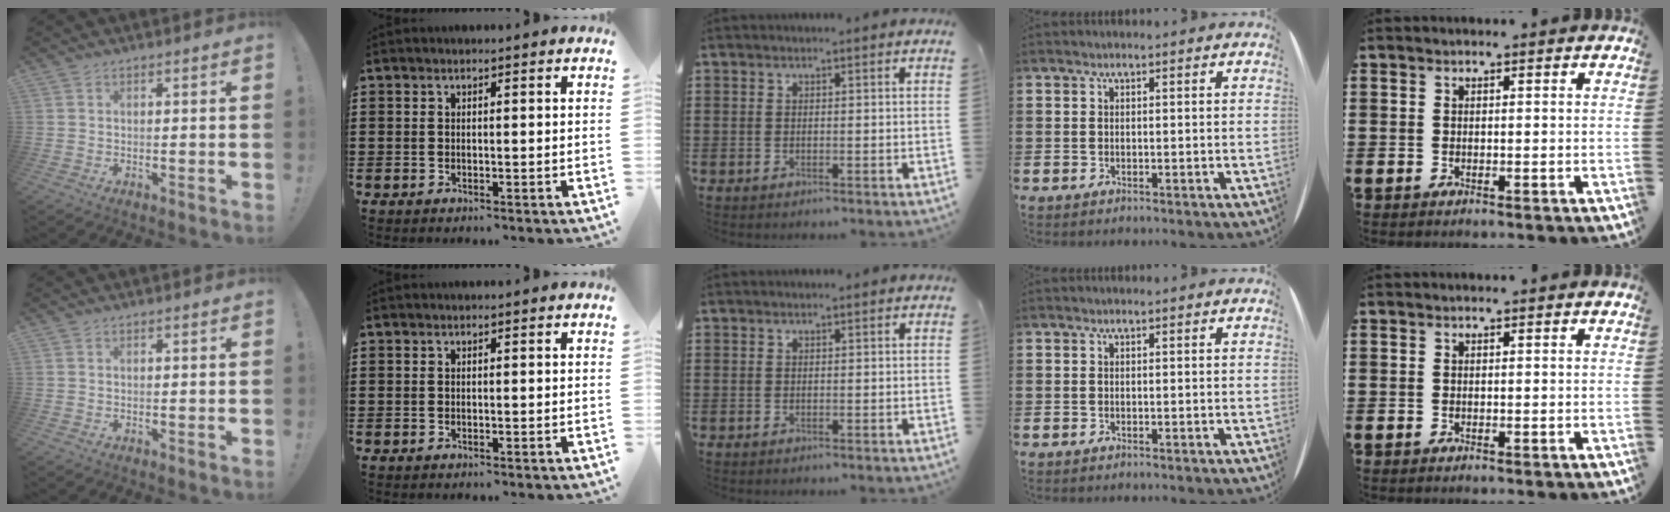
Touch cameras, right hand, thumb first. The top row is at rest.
{}